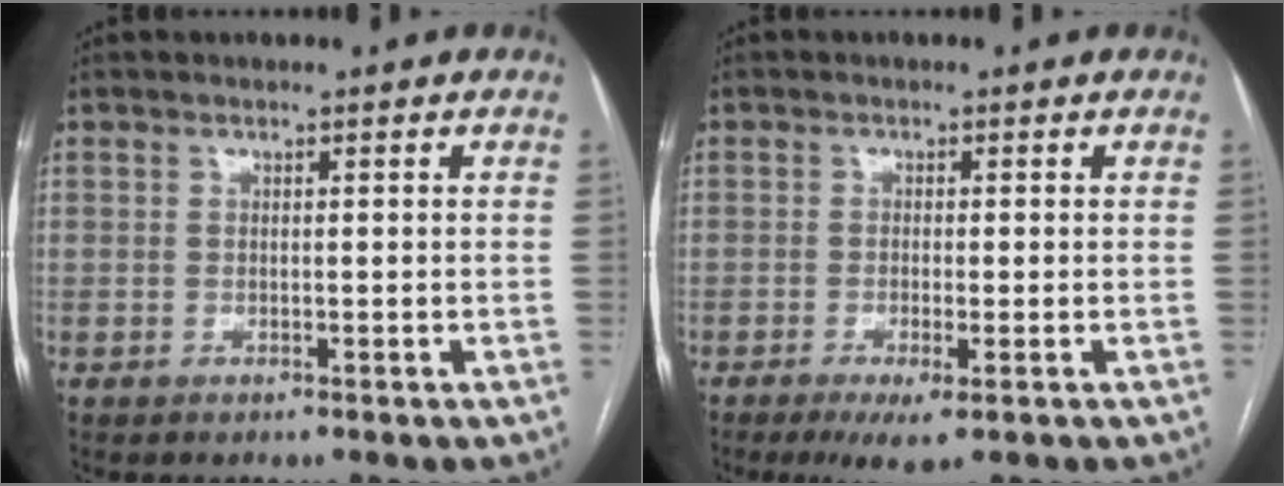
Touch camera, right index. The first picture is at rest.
{"total": 4.2, "force": [-2.1, 0.6, 3.5], "torque": [-0.059, -0.011, -0.032]}